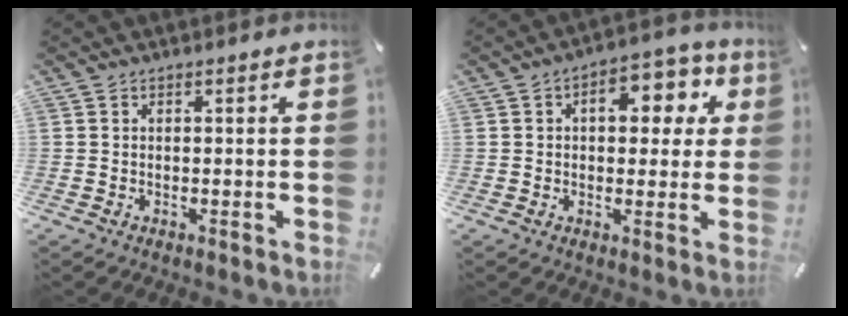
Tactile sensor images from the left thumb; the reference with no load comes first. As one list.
[{"total": 10.2, "force": [2.6, 6.4, 7.5], "torque": [-0.082, -0.006, 0.032]}]